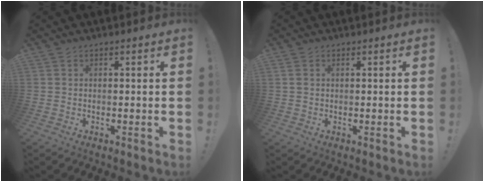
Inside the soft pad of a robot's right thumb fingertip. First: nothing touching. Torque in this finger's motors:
{"motor_torque": [-0.12, -0.33, 0.01, -0.05, 0.05]}